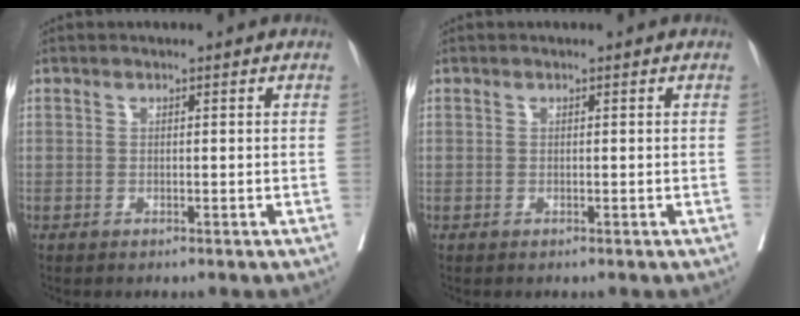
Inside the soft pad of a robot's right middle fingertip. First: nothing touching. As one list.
[{"total": 0.0}]